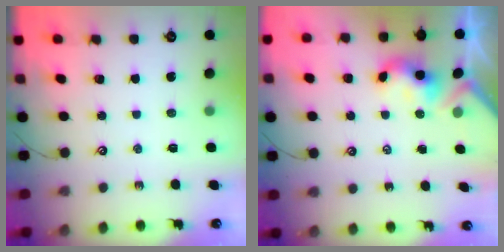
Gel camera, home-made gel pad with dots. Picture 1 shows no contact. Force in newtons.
{"total": 3.6, "press": 3.6, "slide": 0.4}